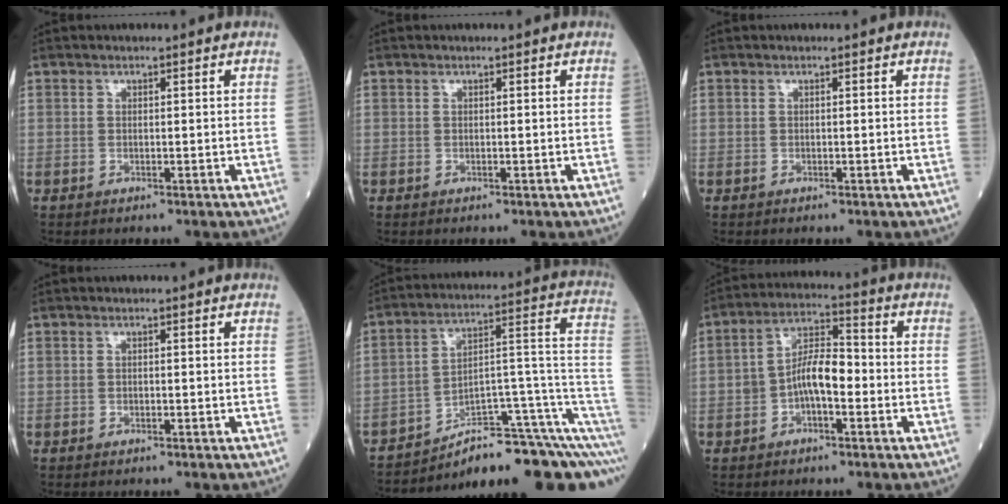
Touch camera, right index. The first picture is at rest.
{"total": 0.0}
{"total": 0.0}
{"total": 0.0}
{"total": 16.0, "force": [-11.0, 3.3, 11.1], "torque": [-0.084, 0.088, -0.151]}
{"total": 7.5, "force": [-1.6, 3.1, 6.6], "torque": [-0.127, 0.026, -0.030]}